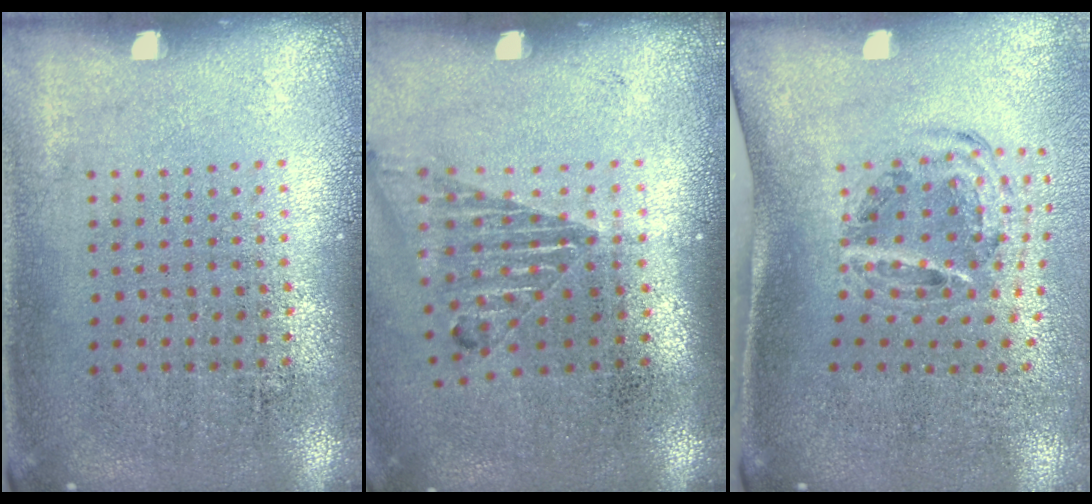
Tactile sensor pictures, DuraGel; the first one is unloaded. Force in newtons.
{"total": 1.2, "press": 1.1, "slide": 0.4}
{"total": 1.2, "press": 1.0, "slide": 0.6}